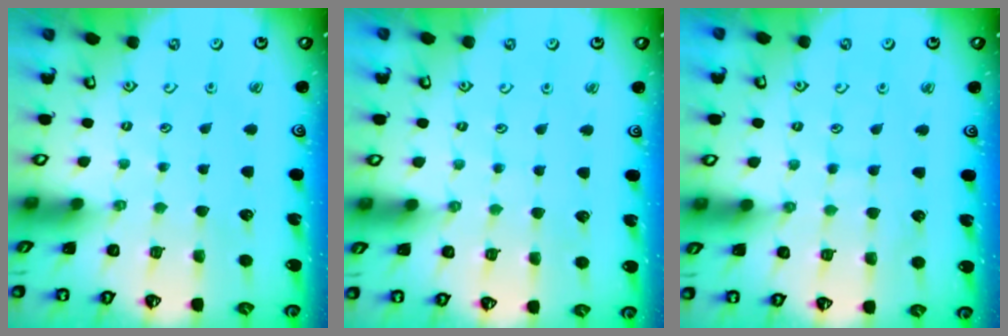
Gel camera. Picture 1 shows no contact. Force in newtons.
{"total": 2.8, "press": 2.8, "slide": 0.5}
{"total": 6.1, "press": 6.1, "slide": 0.4}